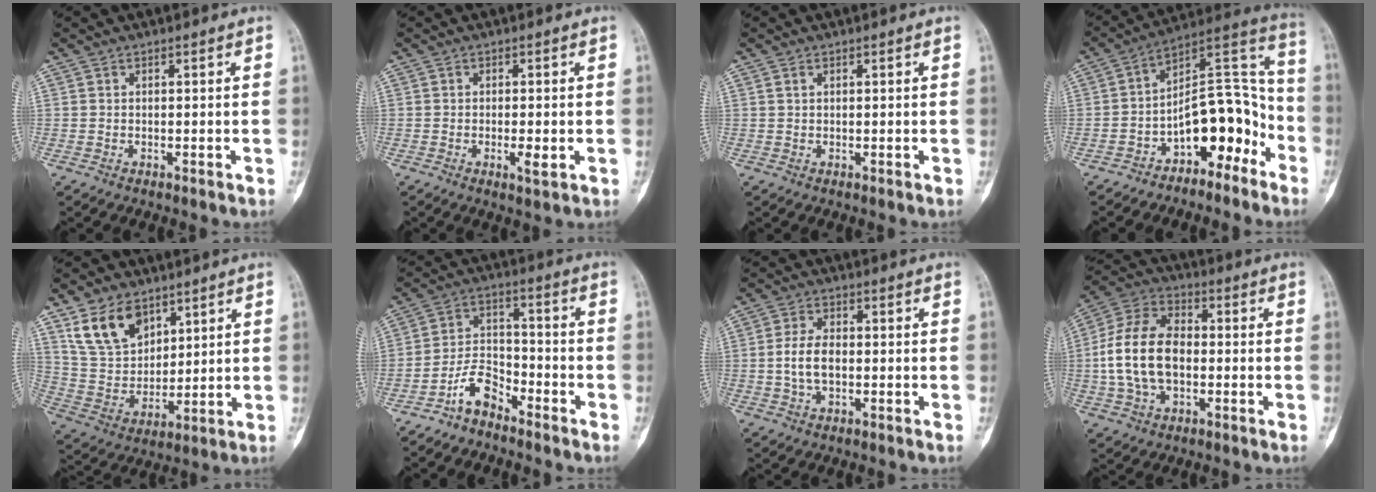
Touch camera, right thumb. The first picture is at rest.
{"total": 3.0, "force": [-0.7, 0.9, 2.7], "torque": [-0.049, -0.005, -0.012]}
{"total": 0.6, "force": [0.3, 0.3, 0.4], "torque": [-0.010, 0.002, 0.007]}
{"total": 15.2, "force": [-7.6, 8.1, 10.4], "torque": [-0.112, 0.115, -0.121]}
{"total": 12.7, "force": [7.5, 8.1, 6.3], "torque": [-0.096, -0.033, 0.157]}
{"total": 7.2, "force": [-5.3, 3.6, 3.3], "torque": [-0.059, 0.054, -0.109]}
{"total": 5.9, "force": [-0.7, 3.5, 4.7], "torque": [-0.096, 0.012, -0.016]}
{"total": 15.3, "force": [-1.2, 9.8, 11.6], "torque": [-0.226, 0.028, -0.026]}